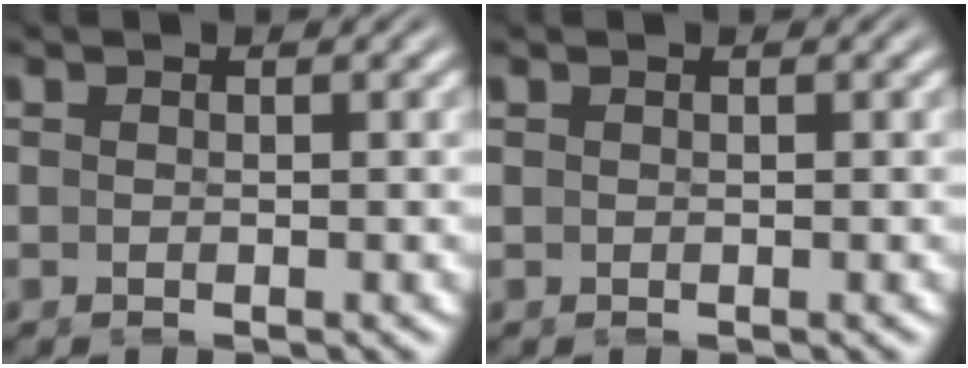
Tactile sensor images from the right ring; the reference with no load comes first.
{"total": 0.0}